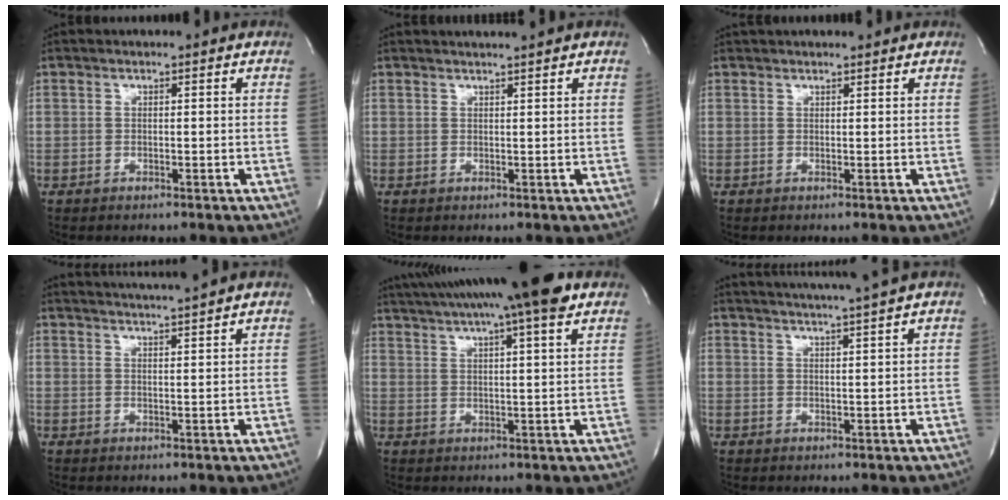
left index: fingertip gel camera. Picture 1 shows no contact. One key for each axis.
{"total": 2.8, "fx": 2.5, "fy": -0.7, "fz": 1.0, "tx": -0.011, "ty": 0.007, "tz": 0.037}
{"total": 3.9, "fx": 3.6, "fy": 0.7, "fz": 1.2, "tx": -0.017, "ty": 0.034, "tz": 0.051}
{"total": 7.9, "fx": 7.3, "fy": -1.4, "fz": 2.7, "tx": -0.047, "ty": 0.010, "tz": 0.102}
{"total": 17.1, "fx": 13.7, "fy": 0.3, "fz": 10.3, "tx": -0.186, "ty": 0.036, "tz": 0.196}
{"total": 8.7, "fx": 7.6, "fy": -1.8, "fz": 3.8, "tx": -0.058, "ty": 0.003, "tz": 0.102}